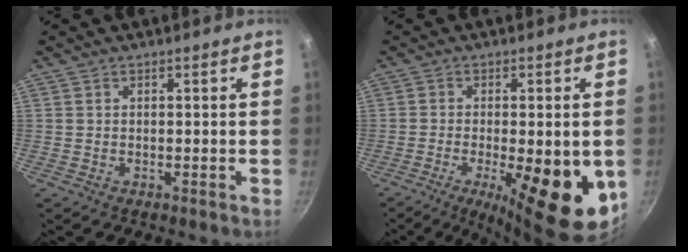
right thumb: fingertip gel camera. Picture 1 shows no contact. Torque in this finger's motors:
{"motor_torque": [-0.03, 0.93, 0.23, -0.03, 0.14]}